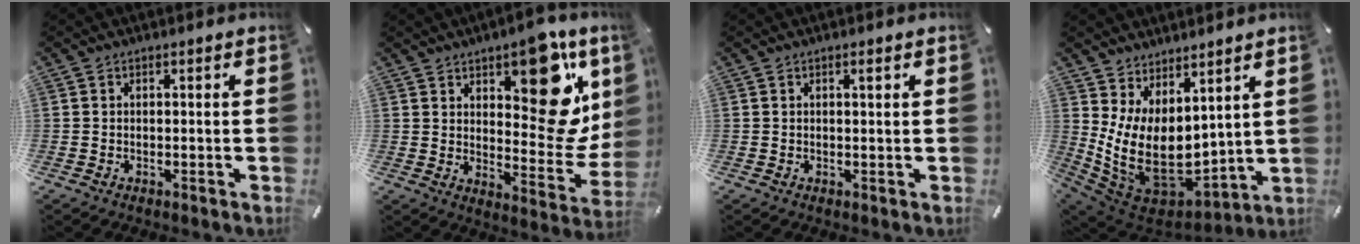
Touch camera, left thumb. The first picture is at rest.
{"total": 18.9, "force": [9.4, 9.2, 13.6], "torque": [-0.145, -0.074, 0.153]}
{"total": 1.1, "force": [0.6, 0.2, 1.0], "torque": [-0.019, 0.001, 0.009]}
{"total": 15.1, "force": [1.6, 10.4, 10.9], "torque": [-0.213, -0.053, 0.047]}